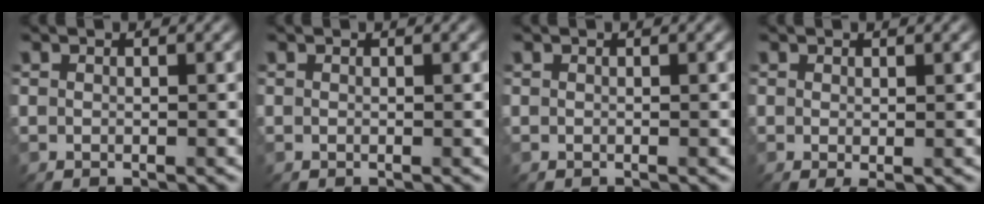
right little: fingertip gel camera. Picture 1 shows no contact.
{"total": 0.0}
{"total": 0.0}
{"total": 1.1, "force": [-0.1, 0.2, 1.1], "torque": [-0.019, -0.006, -0.002]}